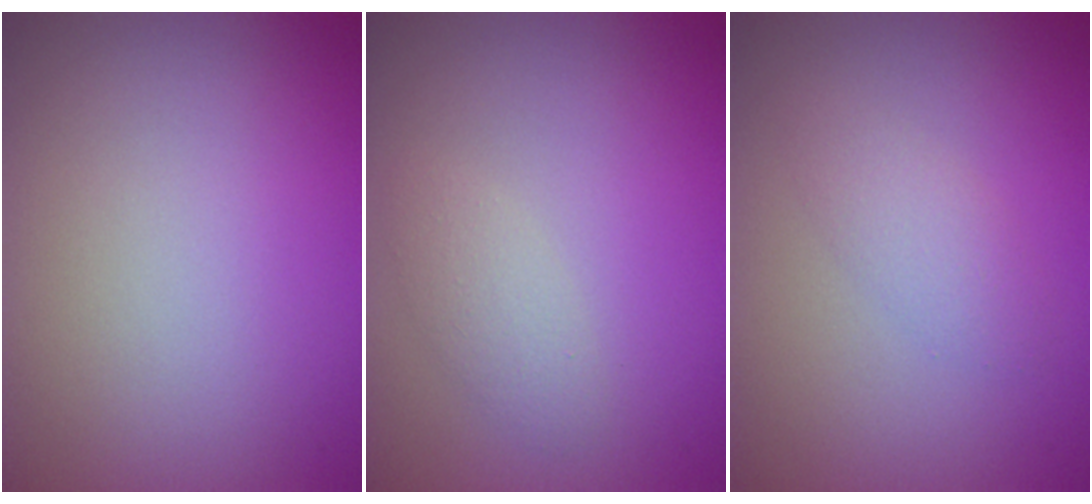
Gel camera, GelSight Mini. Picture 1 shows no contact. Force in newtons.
{"total": 1.6, "press": 1.6, "slide": 0.0}
{"total": 1.8, "press": 1.8, "slide": 0.1}